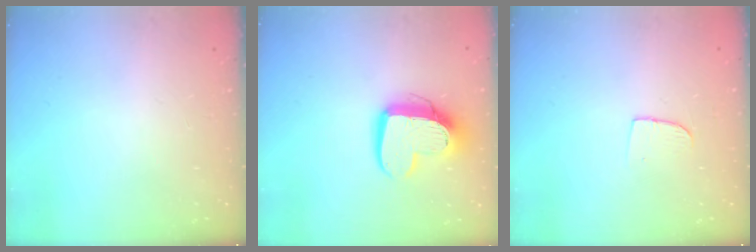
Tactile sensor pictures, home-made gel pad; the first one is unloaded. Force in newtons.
{"total": 13.8, "press": 13.8, "slide": 1.2}
{"total": 5.6, "press": 5.6, "slide": 0.4}